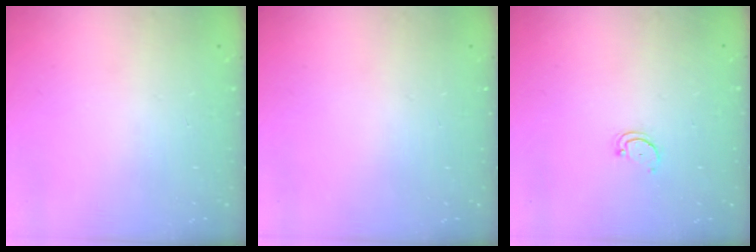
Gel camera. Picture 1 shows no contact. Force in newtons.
{"total": 0.0}
{"total": 2.3, "press": 2.3, "slide": 0.2}